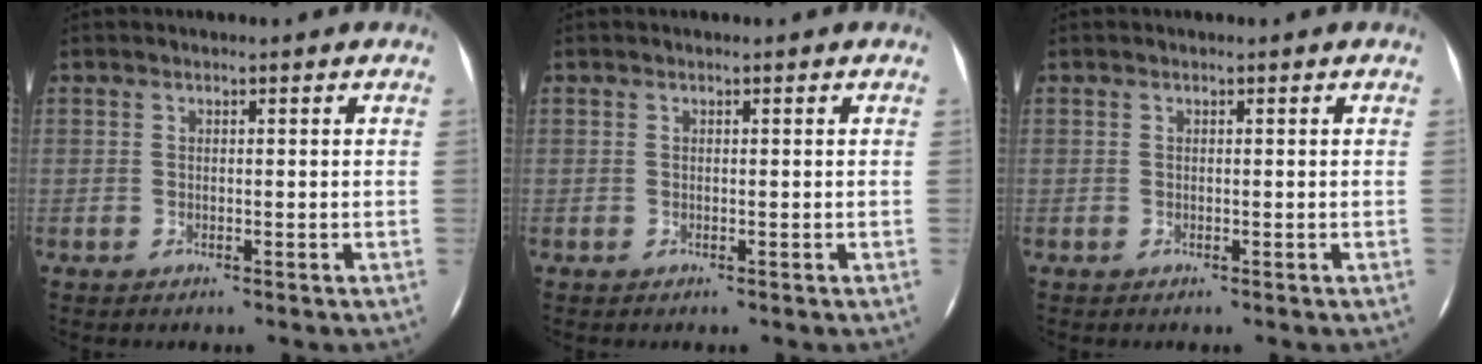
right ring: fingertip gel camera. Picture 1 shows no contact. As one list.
[{"total": 0.0}, {"total": 0.0}]